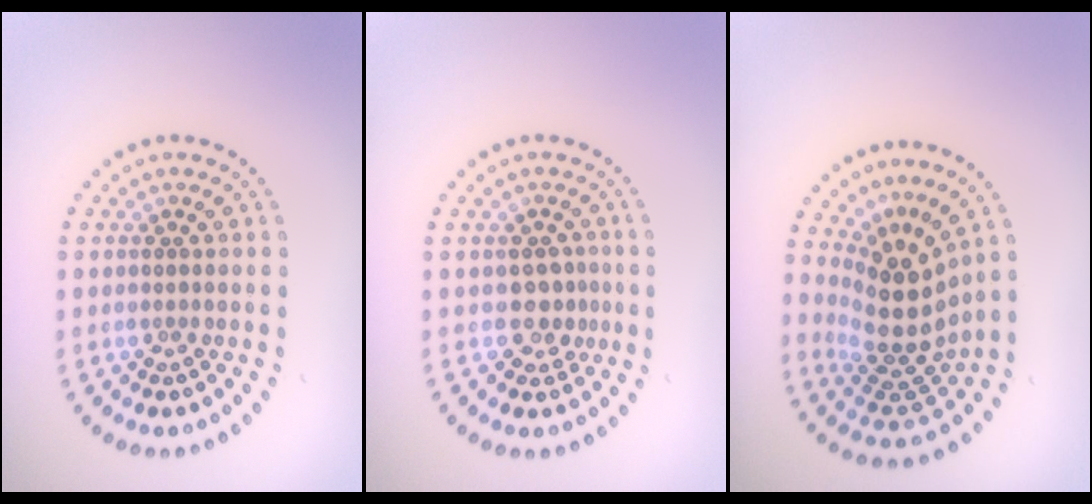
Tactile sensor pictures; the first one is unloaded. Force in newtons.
{"total": 2.2, "press": 1.6, "slide": 1.5}
{"total": 5.0, "press": 3.6, "slide": 3.4}